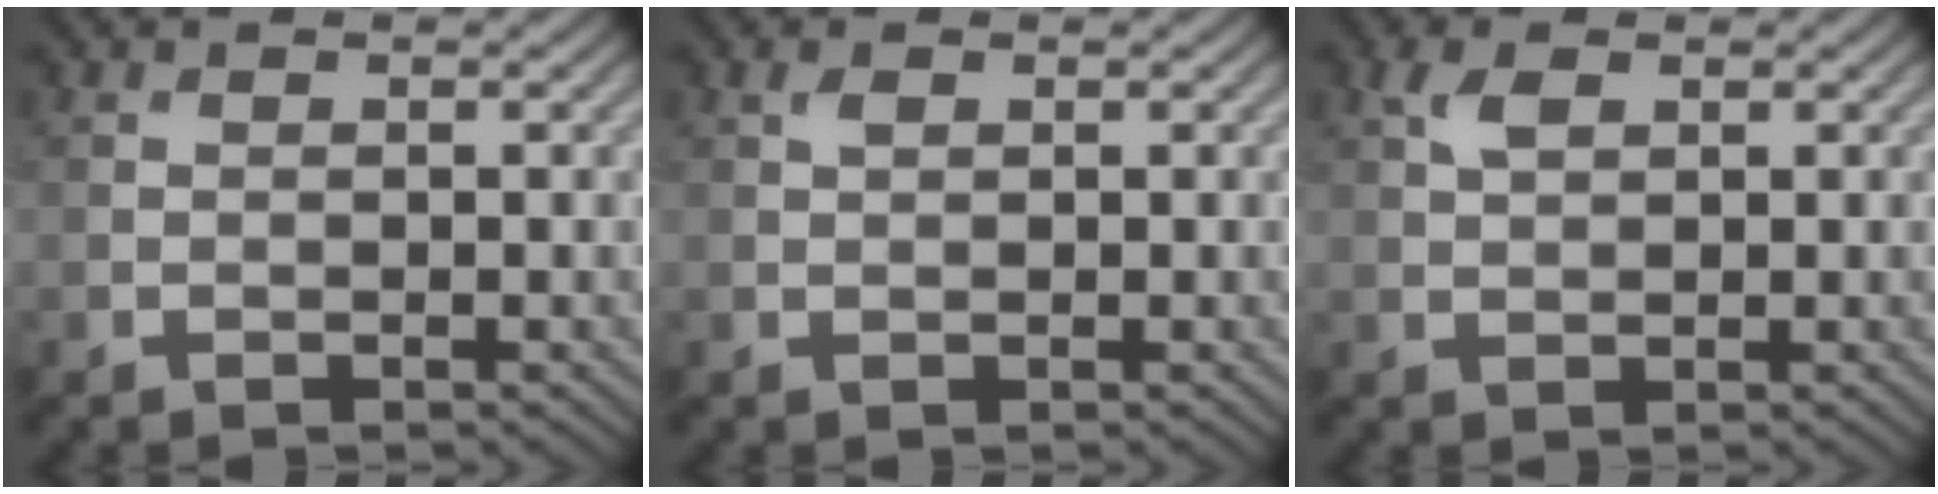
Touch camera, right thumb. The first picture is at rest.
{"total": 0.9, "force": [0.4, 0.4, 0.6], "torque": [-0.016, 0.001, 0.009]}
{"total": 2.3, "force": [1.1, 1.2, 1.7], "torque": [-0.041, 0.005, 0.023]}